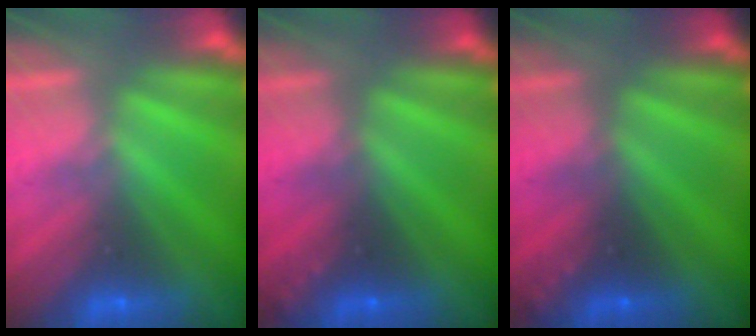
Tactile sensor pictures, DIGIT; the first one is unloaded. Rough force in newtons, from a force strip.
{"total": 2.3}
{"total": 2.3}